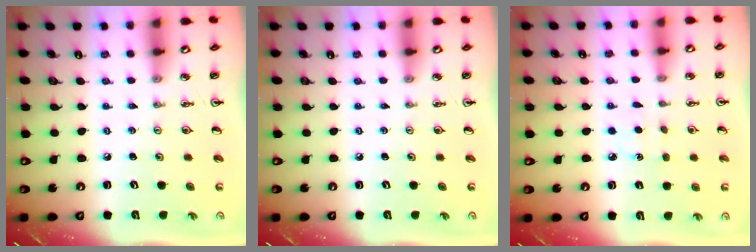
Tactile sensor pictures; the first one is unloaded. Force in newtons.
{"total": 0.0}
{"total": 2.9, "press": 2.9, "slide": 0.3}